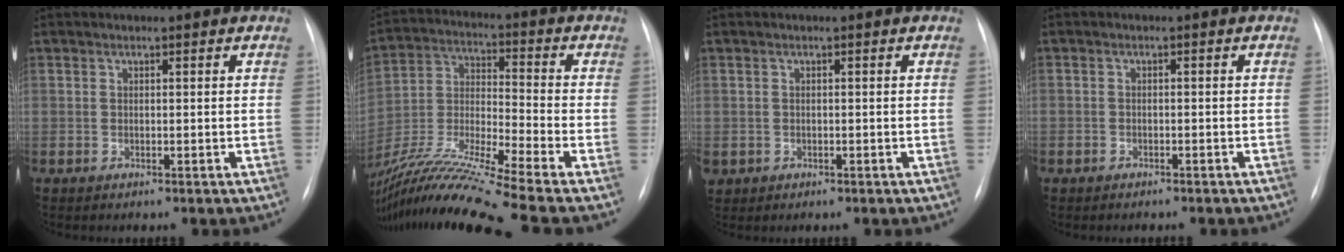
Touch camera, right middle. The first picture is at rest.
{"total": 20.3, "force": [-16.5, -1.9, 11.7], "torque": [-0.267, -0.025, -0.308]}
{"total": 1.5, "force": [-0.4, 1.3, 0.5], "torque": [-0.009, 0.003, 0.003]}
{"total": 2.0, "force": [-1.6, 1.0, 0.5], "torque": [-0.011, 0.002, -0.020]}